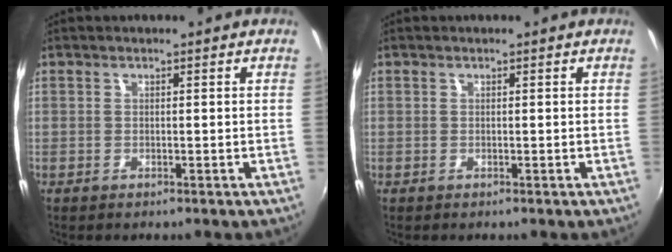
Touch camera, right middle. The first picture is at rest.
{"total": 0.0}